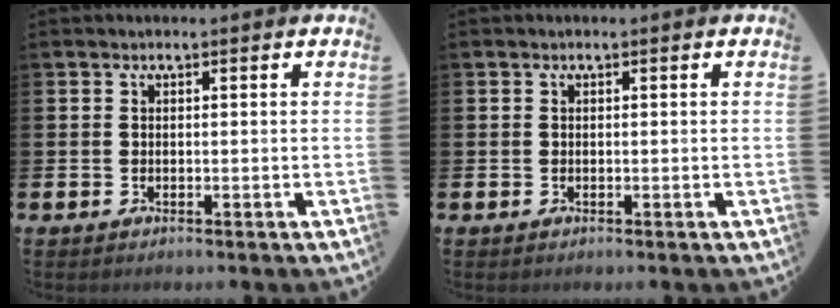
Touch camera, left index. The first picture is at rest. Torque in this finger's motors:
{"motor_torque": [0.00, 0.00, 0.00, 0.01]}